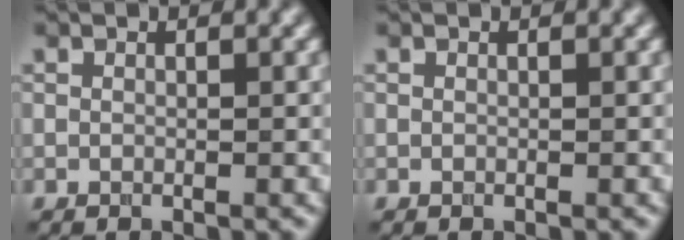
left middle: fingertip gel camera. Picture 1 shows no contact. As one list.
[{"total": 0.0}]